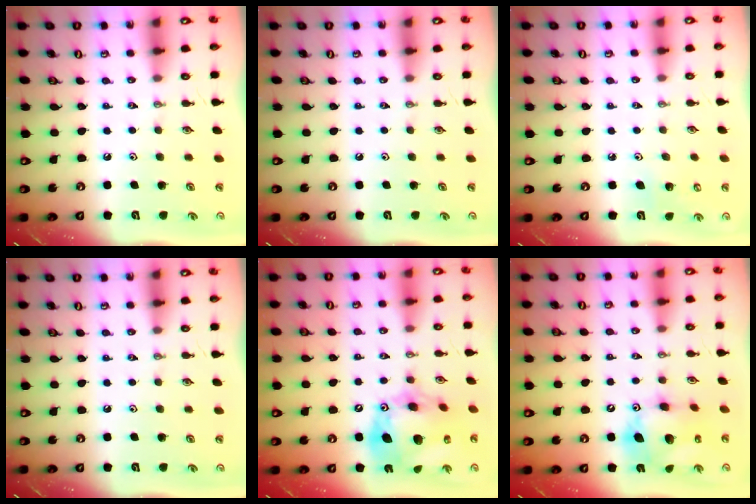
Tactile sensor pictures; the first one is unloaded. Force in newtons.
{"total": 0.0}
{"total": 4.8, "press": 4.7, "slide": 0.9}
{"total": 0.0}
{"total": 19.4, "press": 19.3, "slide": 2.1}
{"total": 14.2, "press": 14.1, "slide": 1.5}